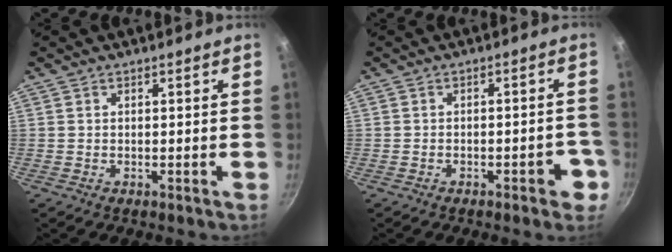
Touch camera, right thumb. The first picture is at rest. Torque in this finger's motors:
{"motor_torque": [0.56, 0.33, 0.06, -0.13, 0.01]}